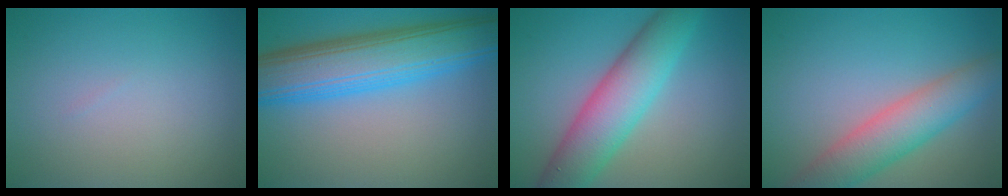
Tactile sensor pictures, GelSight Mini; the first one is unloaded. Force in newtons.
{"total": 9.7, "press": 9.7, "slide": 0.1}
{"total": 7.5, "press": 7.5, "slide": 0.2}
{"total": 5.9, "press": 5.9, "slide": 0.2}